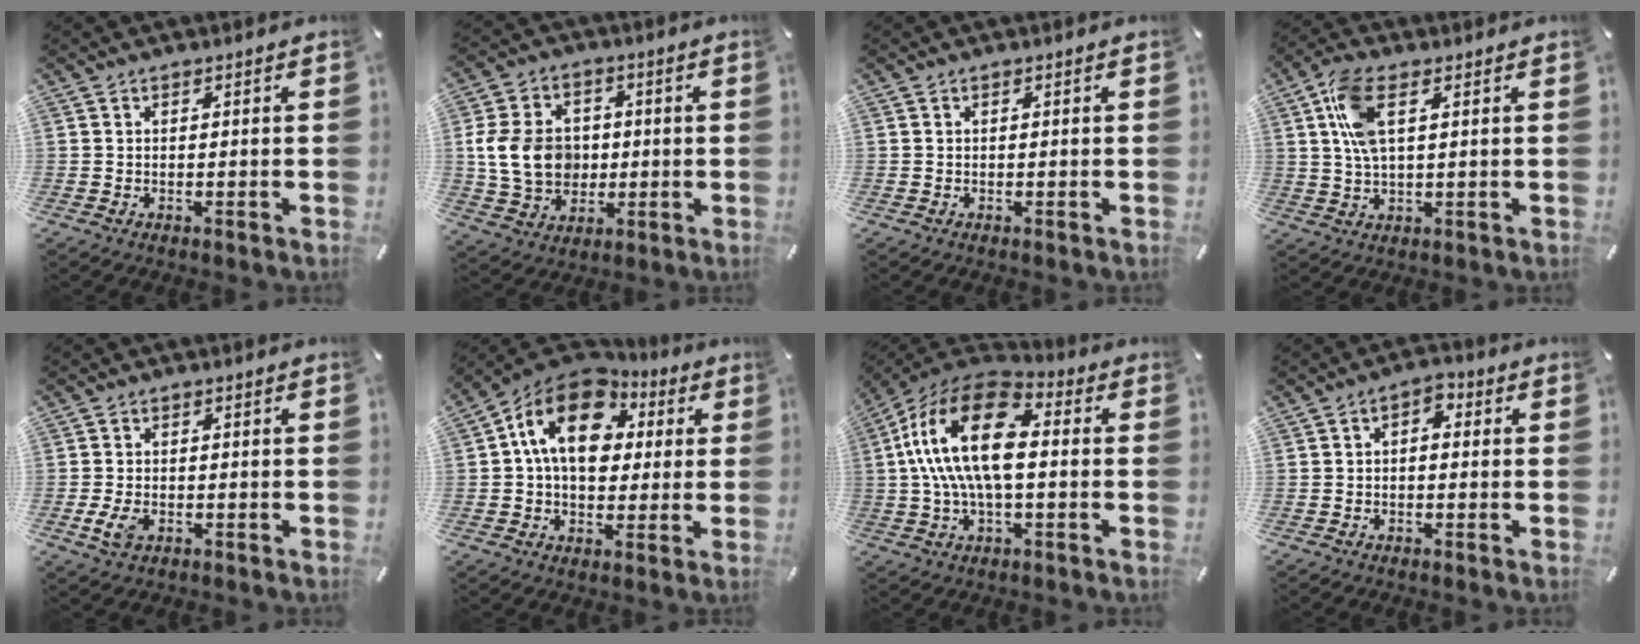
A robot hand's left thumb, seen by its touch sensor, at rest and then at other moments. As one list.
[{"total": 12.8, "force": [0.3, 10.4, 7.5], "torque": [-0.170, 0.016, 0.008]}, {"total": 0.0}, {"total": 9.0, "force": [2.7, 4.3, 7.5], "torque": [-0.163, 0.004, 0.047]}, {"total": 3.7, "force": [-1.3, 2.4, 2.5], "torque": [-0.061, -0.002, -0.024]}, {"total": 15.8, "force": [4.1, 11.5, 10.0], "torque": [-0.187, -0.008, 0.071]}, {"total": 19.1, "force": [1.8, 10.0, 16.2], "torque": [-0.319, 0.009, 0.030]}, {"total": 3.2, "force": [-0.2, 2.1, 2.3], "torque": [-0.040, 0.011, -0.010]}]